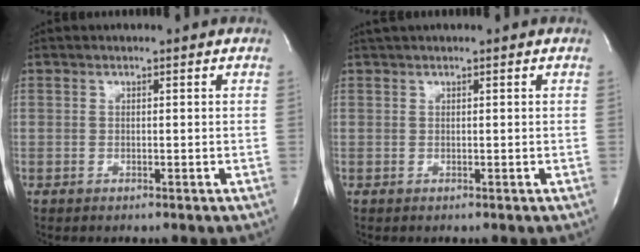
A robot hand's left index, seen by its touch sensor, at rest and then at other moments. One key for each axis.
{"total": 3.1, "fx": 2.8, "fy": 0.3, "fz": 1.5, "tx": -0.021, "ty": 0.033, "tz": 0.043}